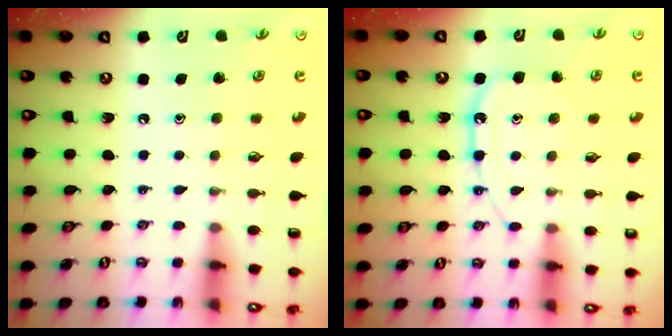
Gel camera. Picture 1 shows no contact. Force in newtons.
{"total": 11.1, "press": 11.0, "slide": 1.0}